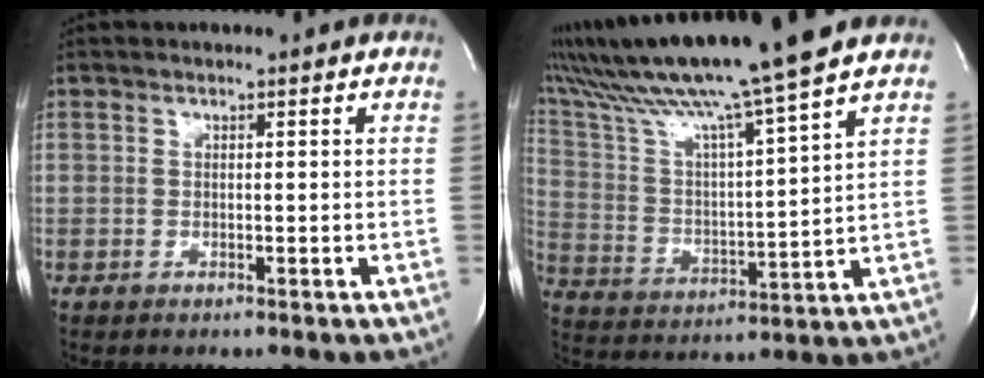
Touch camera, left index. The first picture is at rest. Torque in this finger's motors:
{"motor_torque": [0.47, -0.44, 1.00, 0.21]}